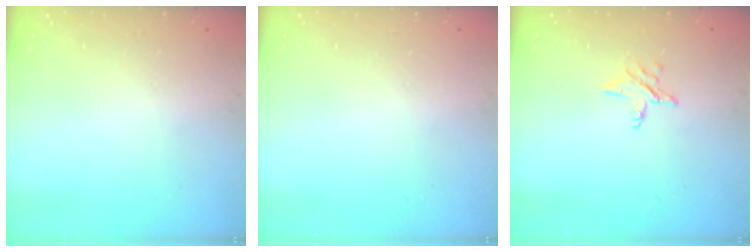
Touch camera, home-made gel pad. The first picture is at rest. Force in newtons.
{"total": 0.0}
{"total": 3.6, "press": 3.6, "slide": 0.2}